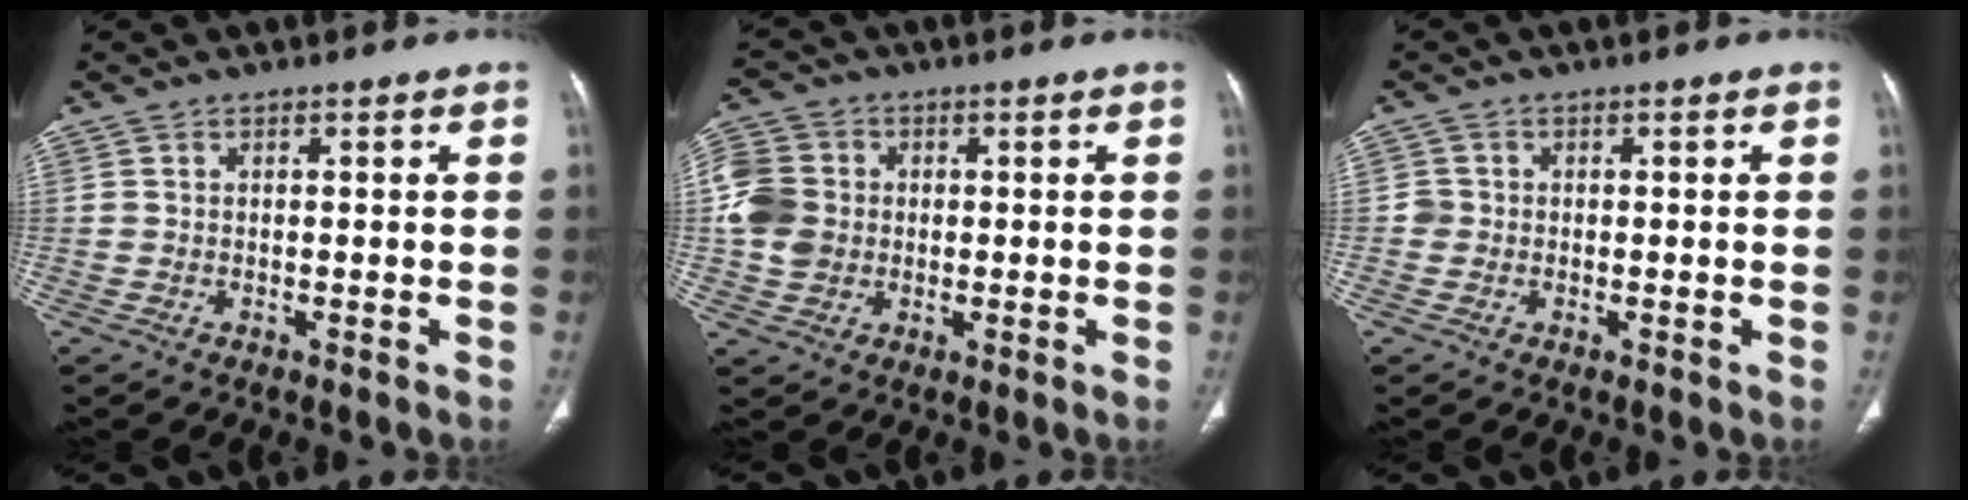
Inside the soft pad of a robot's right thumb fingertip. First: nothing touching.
{"total": 8.4, "force": [0.0, 7.4, 3.9], "torque": [-0.071, 0.011, -0.004]}
{"total": 1.6, "force": [-0.2, 1.6, 0.1], "torque": [0.008, 0.007, -0.006]}